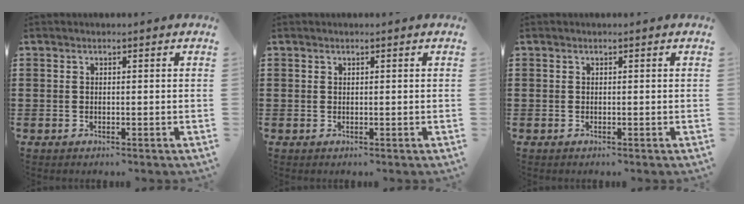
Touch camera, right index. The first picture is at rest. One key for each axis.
{"total": 0.0}
{"total": 0.0}